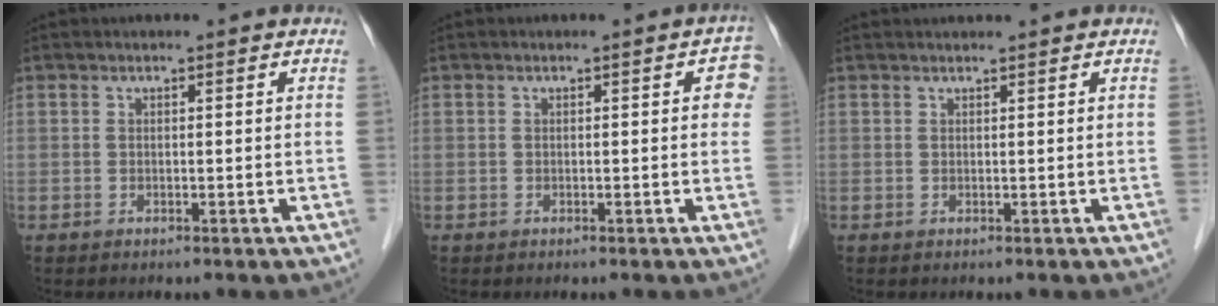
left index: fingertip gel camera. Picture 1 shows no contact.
{"total": 3.1, "force": [0.8, 1.4, 2.6], "torque": [-0.014, 0.008, 0.004]}
{"total": 1.5, "force": [1.4, 0.0, 0.3], "torque": [0.000, 0.016, 0.028]}